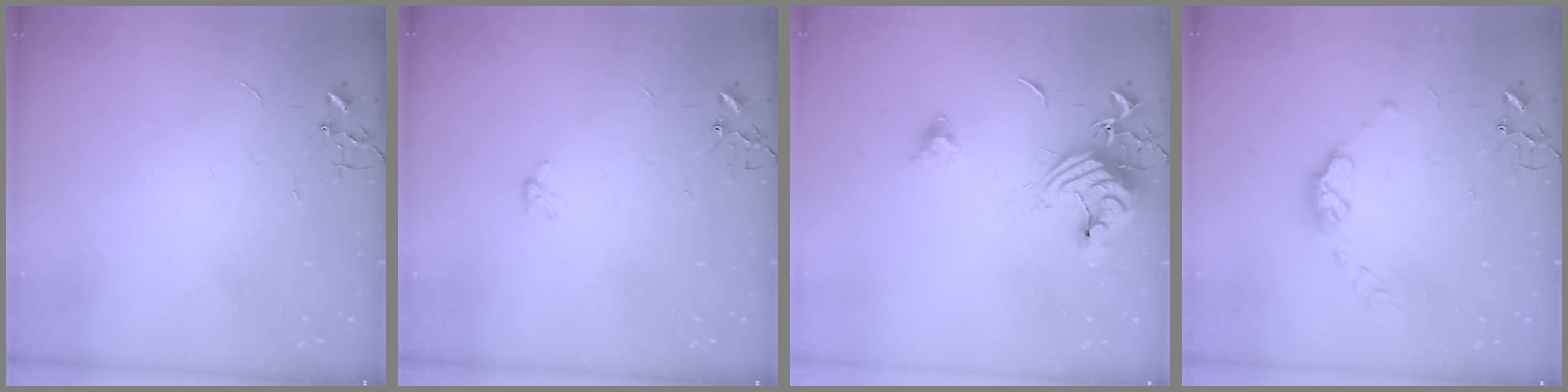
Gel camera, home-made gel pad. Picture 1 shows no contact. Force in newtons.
{"total": 2.9, "press": 2.9, "slide": 0.5}
{"total": 14.1, "press": 14.0, "slide": 1.8}
{"total": 8.4, "press": 8.3, "slide": 0.6}